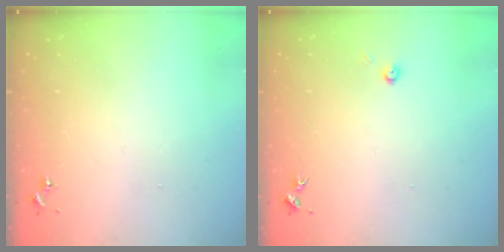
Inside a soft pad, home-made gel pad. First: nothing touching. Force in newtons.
{"total": 4.3, "press": 4.2, "slide": 0.6}